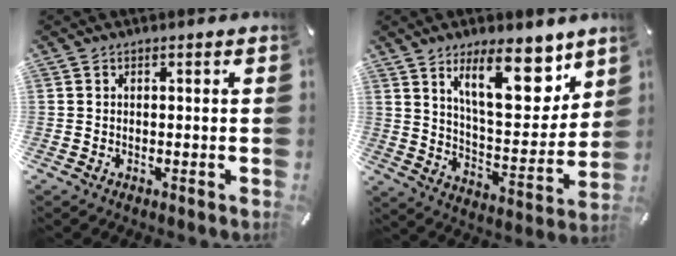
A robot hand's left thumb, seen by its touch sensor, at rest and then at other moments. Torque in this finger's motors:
{"motor_torque": [2.51, 1.97, 1.38, -1.39, 0.51]}